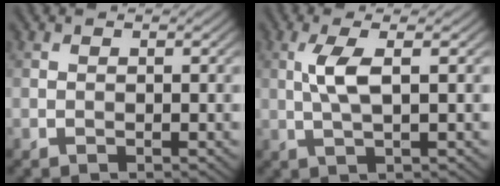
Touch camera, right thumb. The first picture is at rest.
{"total": 4.0, "force": [0.8, 0.8, 3.9], "torque": [-0.085, 0.005, 0.015]}